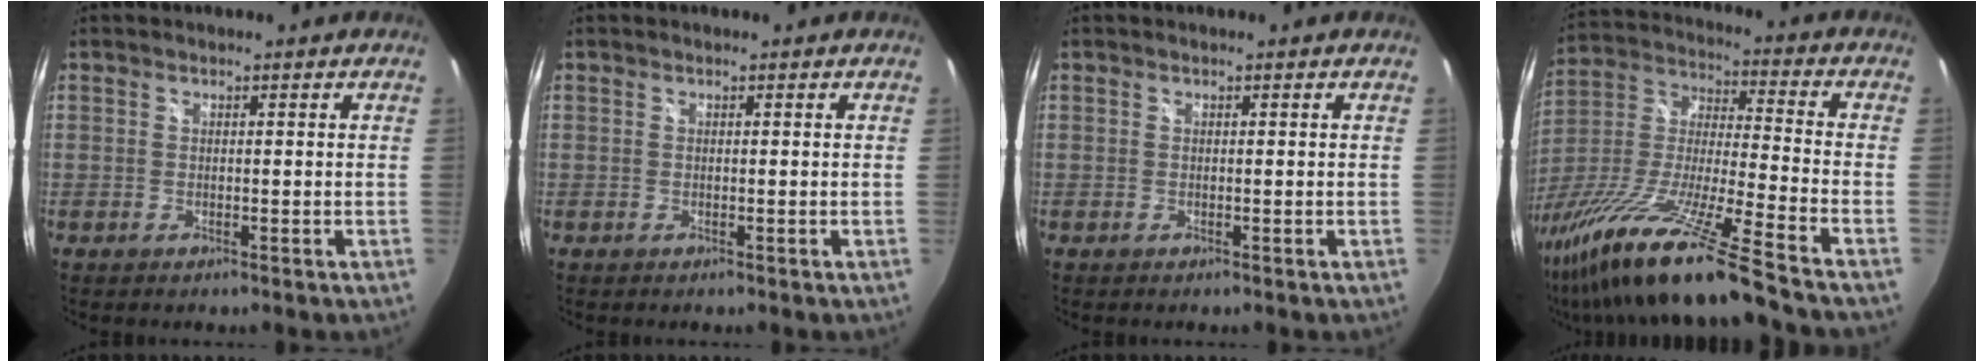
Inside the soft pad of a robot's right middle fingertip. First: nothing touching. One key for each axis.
{"total": 0.0}
{"total": 0.0}
{"total": 25.7, "fx": -19.3, "fy": -0.6, "fz": 17.0, "tx": -0.308, "ty": -0.057, "tz": -0.347}